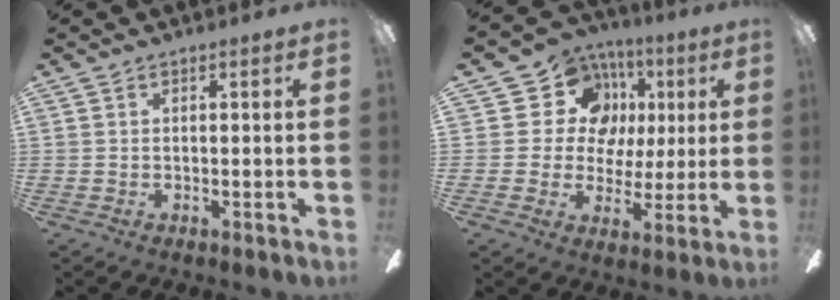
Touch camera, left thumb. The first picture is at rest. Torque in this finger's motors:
{"motor_torque": [-0.02, 0.42, -0.14, 0.08, 0.06]}